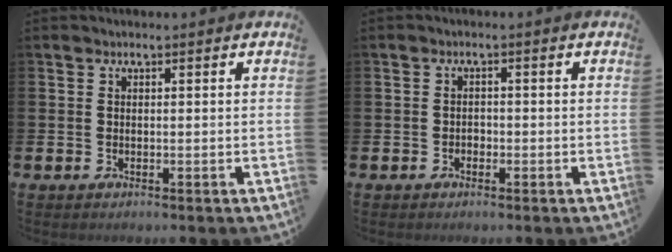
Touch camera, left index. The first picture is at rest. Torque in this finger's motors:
{"motor_torque": [-0.08, 0.15, -0.01, -0.01]}